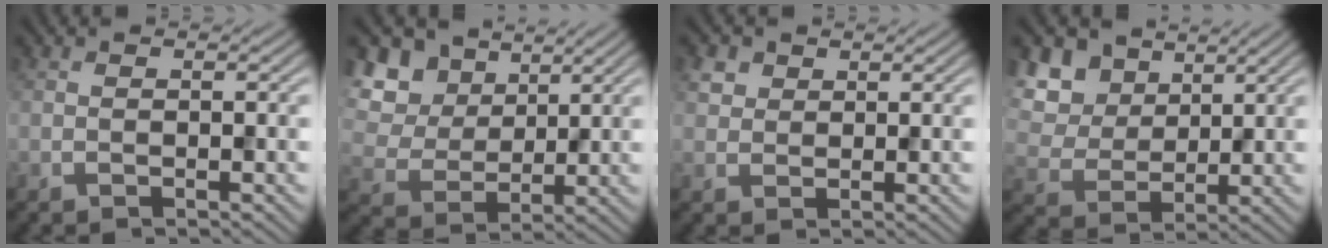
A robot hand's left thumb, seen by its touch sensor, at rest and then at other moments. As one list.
[{"total": 9.4, "force": [4.6, 6.8, 4.7], "torque": [-0.161, 0.017, 0.087]}, {"total": 2.4, "force": [1.2, 1.9, 0.8], "torque": [-0.023, 0.003, 0.025]}, {"total": 8.5, "force": [4.4, 6.0, 4.1], "torque": [-0.147, 0.003, 0.089]}]